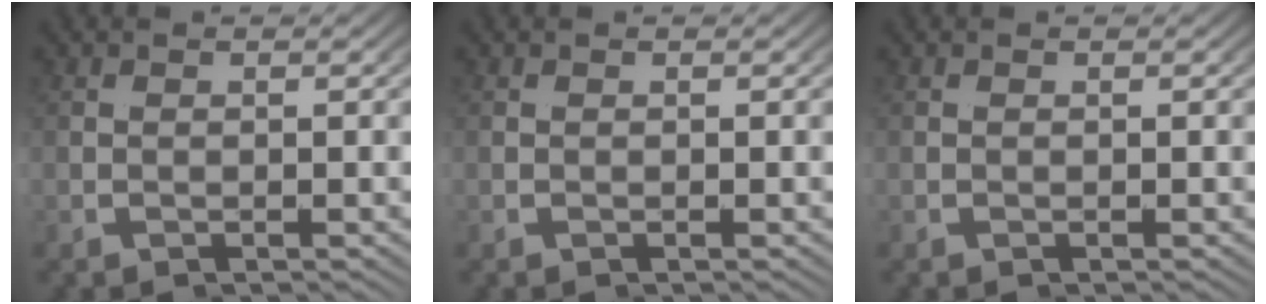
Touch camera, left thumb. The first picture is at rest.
{"total": 0.0}
{"total": 0.0}